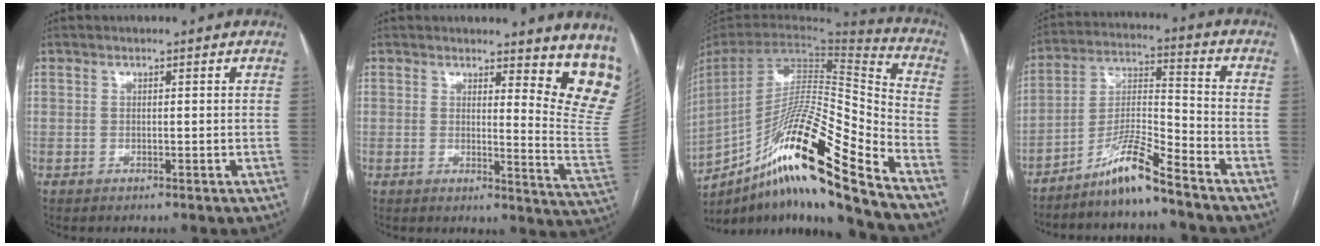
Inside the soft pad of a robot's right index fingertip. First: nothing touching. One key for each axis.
{"total": 11.2, "fx": 9.6, "fy": 1.5, "fz": 5.6, "tx": -0.039, "ty": -0.079, "tz": 0.085}
{"total": 24.6, "fx": -16.3, "fy": 0.6, "fz": 18.4, "tx": -0.311, "ty": -0.011, "tz": -0.296}
{"total": 8.8, "fx": -7.1, "fy": -0.3, "fz": 5.2, "tx": -0.105, "ty": -0.004, "tz": -0.136}